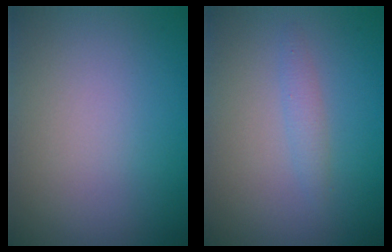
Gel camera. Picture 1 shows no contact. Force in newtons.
{"total": 1.1, "press": 1.1, "slide": 0.1}